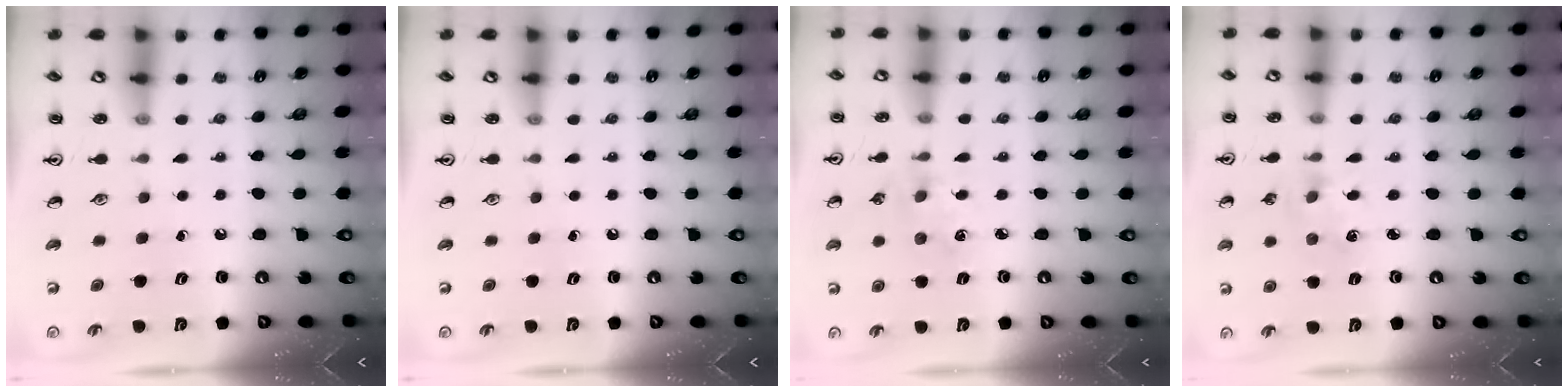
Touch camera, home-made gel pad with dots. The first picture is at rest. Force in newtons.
{"total": 0.0}
{"total": 3.8, "press": 3.7, "slide": 0.5}
{"total": 2.0, "press": 2.0, "slide": 0.3}